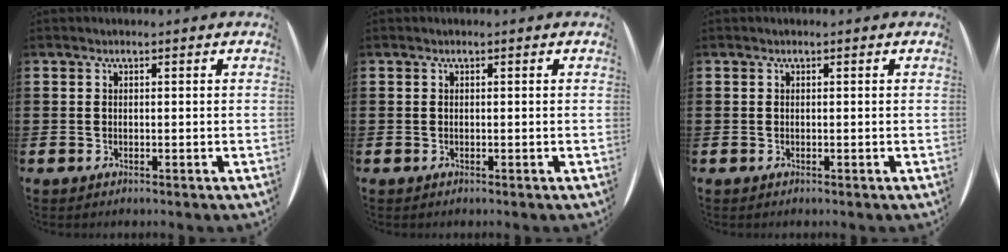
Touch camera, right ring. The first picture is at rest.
{"total": 0.0}
{"total": 0.0}